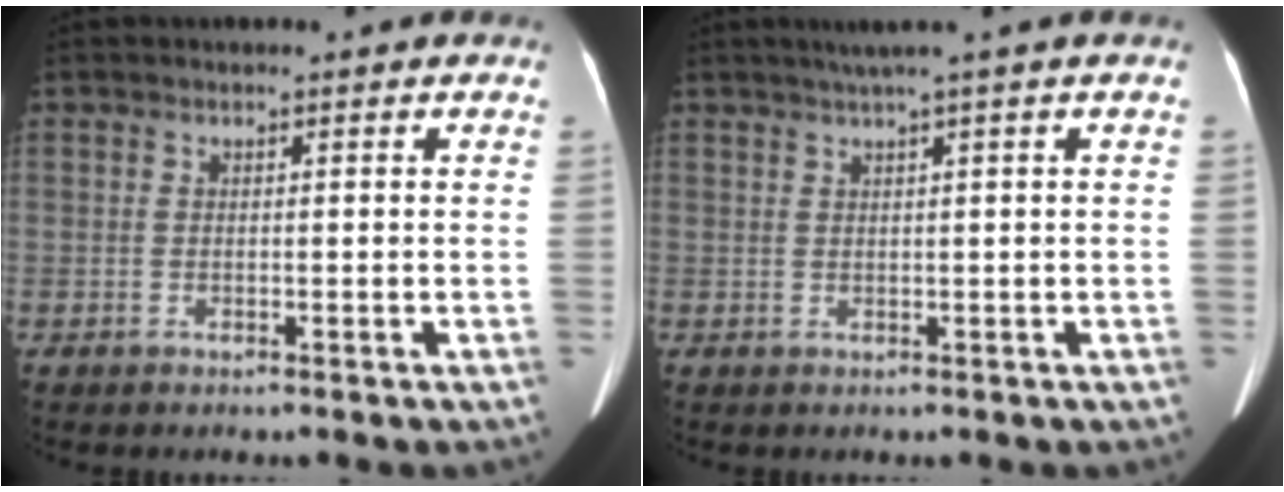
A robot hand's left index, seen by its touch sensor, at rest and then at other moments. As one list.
[{"total": 2.9, "force": [1.8, -1.0, 2.0], "torque": [-0.036, 0.004, 0.037]}]